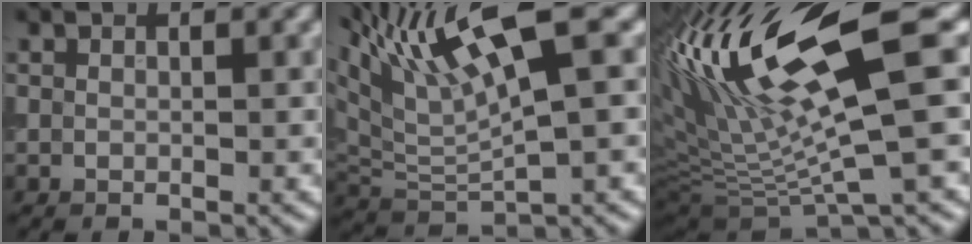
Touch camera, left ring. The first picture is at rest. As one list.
[{"total": 9.3, "force": [5.2, 1.6, 7.5], "torque": [-0.145, 0.014, 0.099]}, {"total": 14.4, "force": [3.8, 3.3, 13.5], "torque": [-0.247, 0.011, 0.075]}]